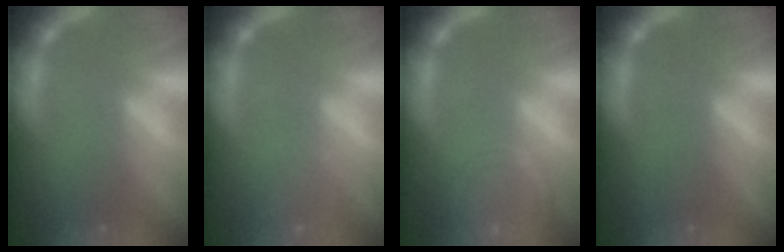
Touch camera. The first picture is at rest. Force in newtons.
{"total": 4.0}
{"total": 8.0}
{"total": 0.0}